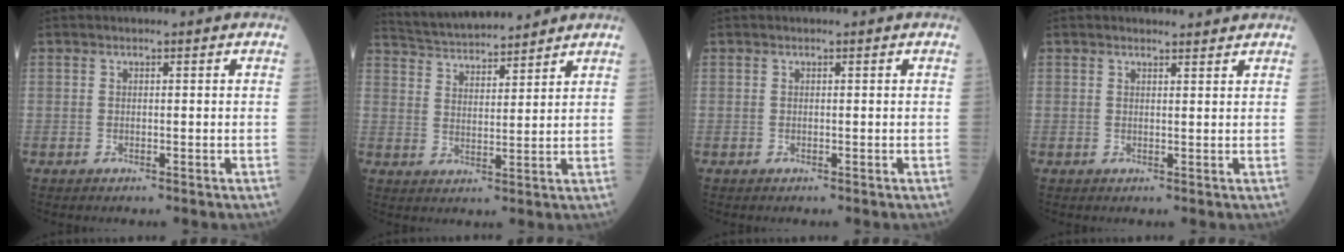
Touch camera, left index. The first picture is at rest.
{"total": 11.3, "force": [10.7, 1.2, 3.3], "torque": [-0.068, 0.025, 0.180]}
{"total": 0.0}
{"total": 2.3, "force": [2.3, 0.2, 0.2], "torque": [-0.010, 0.000, 0.029]}